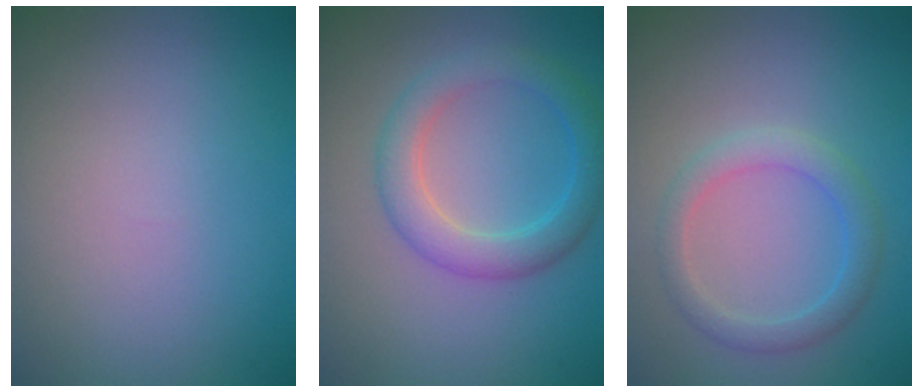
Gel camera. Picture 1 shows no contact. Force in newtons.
{"total": 3.8, "press": 3.8, "slide": 0.1}
{"total": 2.6, "press": 2.6, "slide": 0.4}